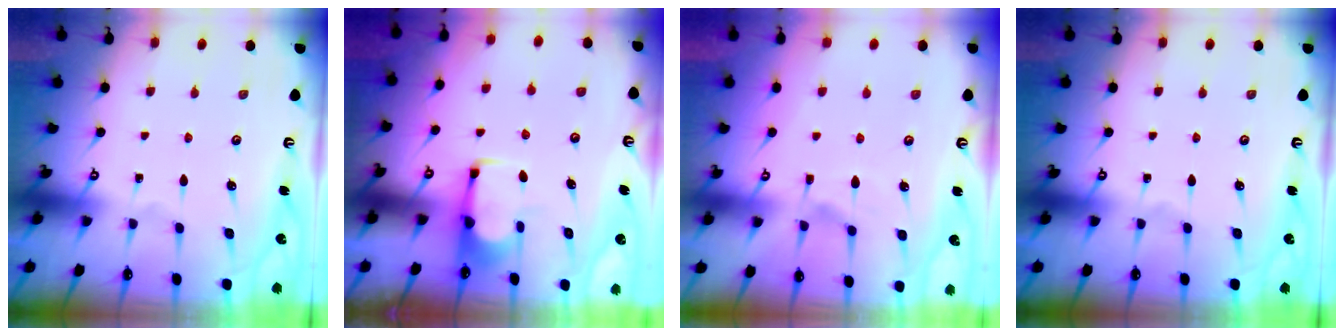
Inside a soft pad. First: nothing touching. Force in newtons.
{"total": 1.1, "press": 1.1, "slide": 0.0}
{"total": 1.5, "press": 0.9, "slide": 1.2}
{"total": 0.0}